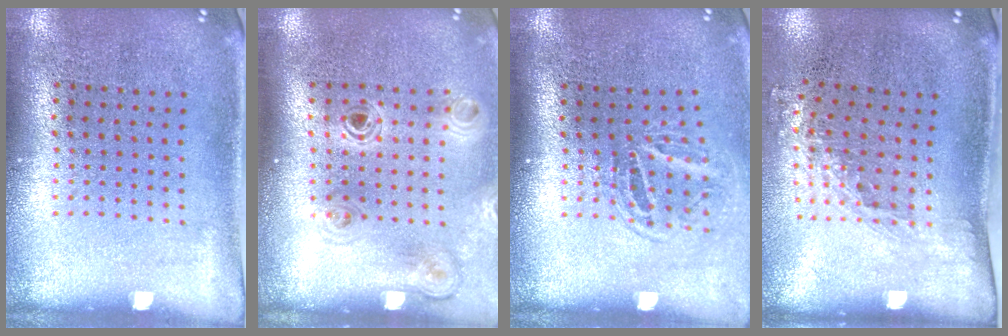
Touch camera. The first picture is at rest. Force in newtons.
{"total": 1.1, "press": 1.1, "slide": 0.2}
{"total": 1.6, "press": 1.1, "slide": 1.2}
{"total": 1.5, "press": 1.2, "slide": 1.0}